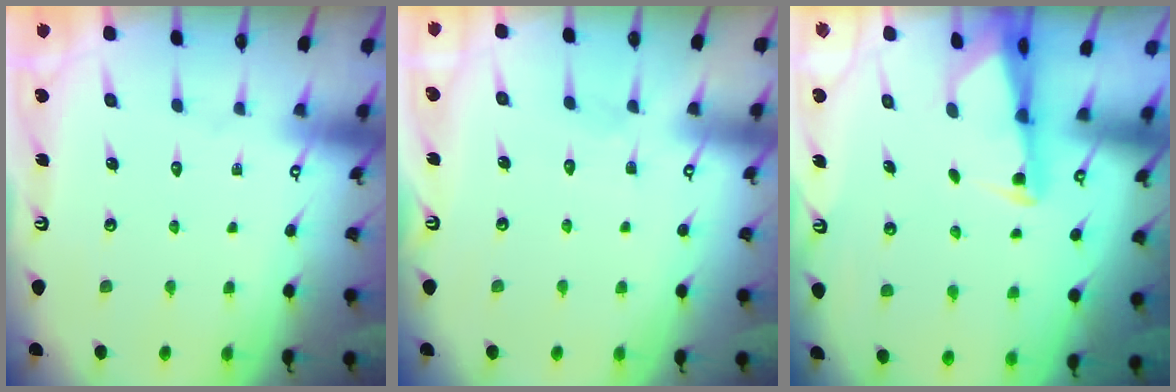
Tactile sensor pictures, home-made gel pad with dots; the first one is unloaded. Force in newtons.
{"total": 3.3, "press": 3.3, "slide": 0.4}
{"total": 2.3, "press": 2.3, "slide": 0.5}